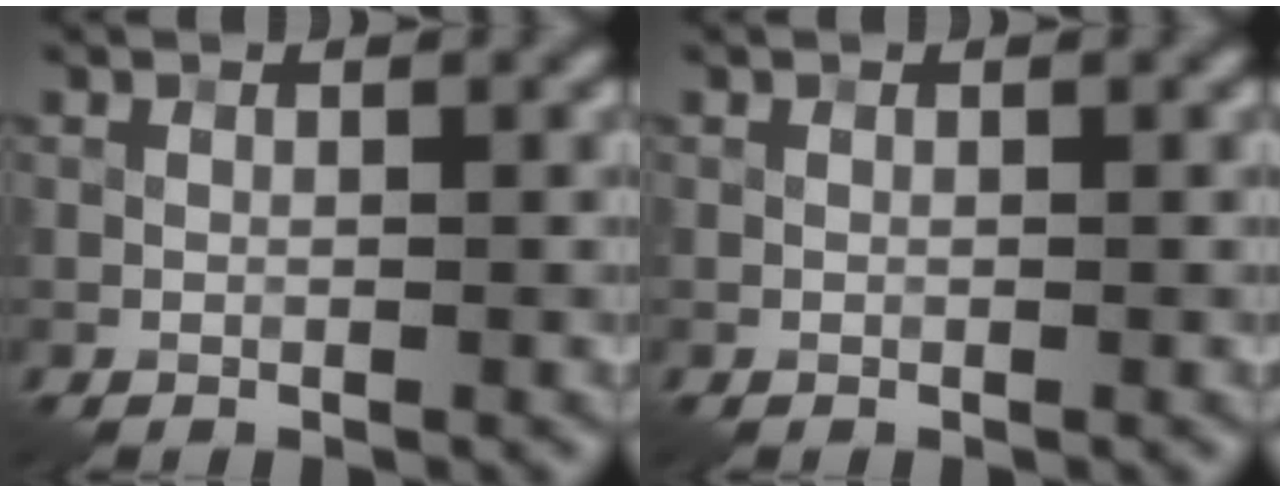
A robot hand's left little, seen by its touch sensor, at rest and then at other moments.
{"total": 0.0}